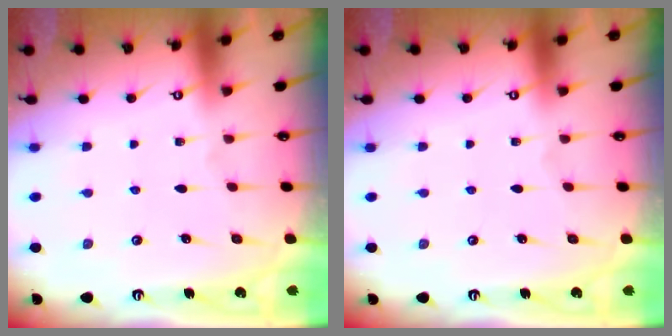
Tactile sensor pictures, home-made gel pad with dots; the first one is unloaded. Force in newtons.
{"total": 0.0}